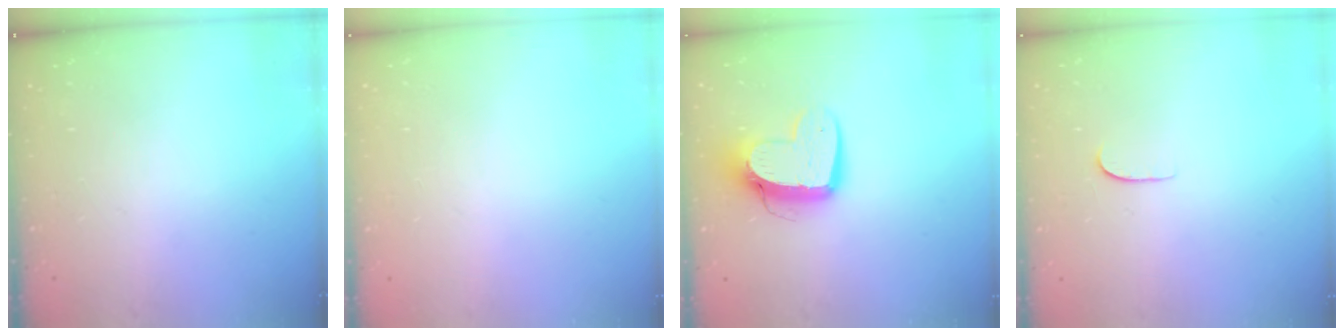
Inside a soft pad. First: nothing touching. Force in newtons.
{"total": 0.0}
{"total": 12.2, "press": 12.1, "slide": 1.3}
{"total": 4.3, "press": 4.3, "slide": 0.2}